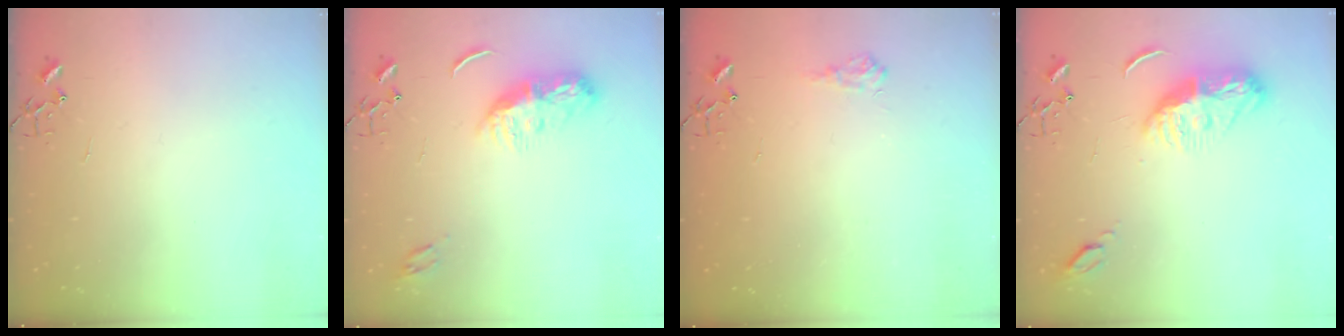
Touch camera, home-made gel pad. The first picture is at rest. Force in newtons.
{"total": 10.4, "press": 10.4, "slide": 0.0}
{"total": 6.2, "press": 6.2, "slide": 0.9}
{"total": 11.3, "press": 11.3, "slide": 0.3}